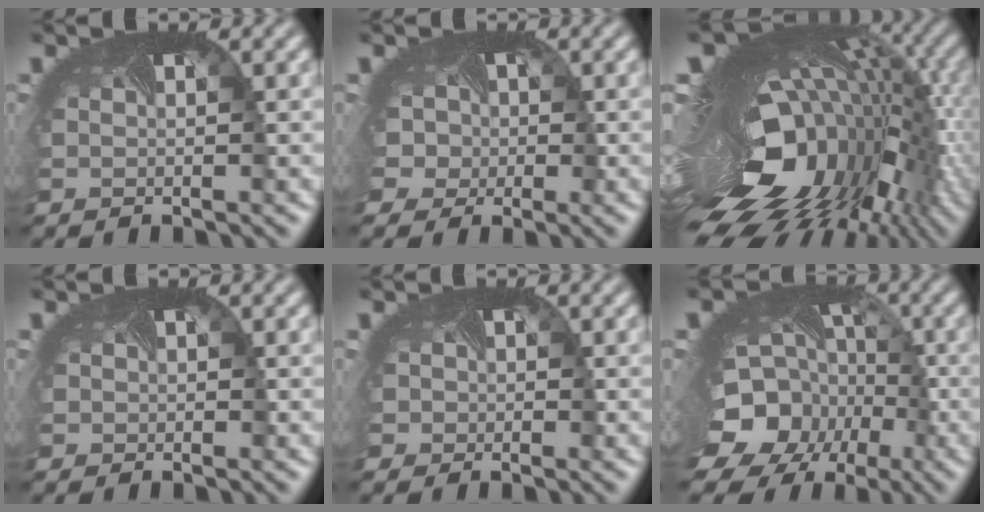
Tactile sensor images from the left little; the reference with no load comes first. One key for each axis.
{"total": 6.4, "fx": -0.3, "fy": 5.6, "fz": 3.0, "tx": -0.047, "ty": 0.003, "tz": -0.026}
{"total": 19.2, "fx": -4.7, "fy": 10.4, "fz": 15.4, "tx": -0.256, "ty": -0.062, "tz": -0.050}
{"total": 0.9, "fx": -0.1, "fy": 0.9, "fz": 0.0, "tx": 0.004, "ty": -0.002, "tz": -0.003}
{"total": 2.6, "fx": -0.2, "fy": 2.4, "fz": 1.0, "tx": -0.013, "ty": 0.003, "tz": -0.008}
{"total": 17.0, "fx": -6.5, "fy": 13.6, "fz": 7.9, "tx": -0.167, "ty": -0.056, "tz": -0.097}